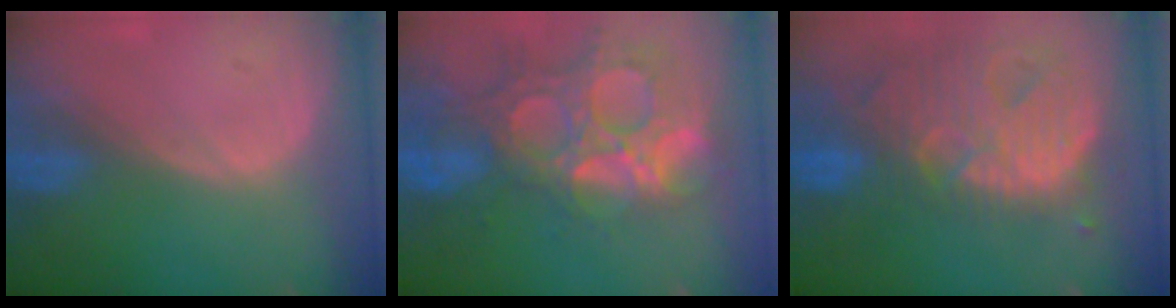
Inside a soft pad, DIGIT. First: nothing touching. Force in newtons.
{"total": 14.9, "press": 12.3, "slide": 8.4}
{"total": 13.7, "press": 11.6, "slide": 7.3}